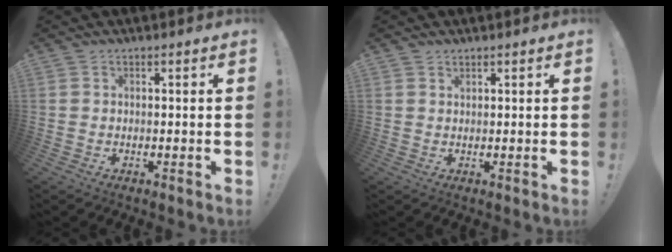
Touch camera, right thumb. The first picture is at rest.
{"total": 1.0, "force": [1.0, 0.4, 0.2], "torque": [0.003, -0.004, 0.018]}